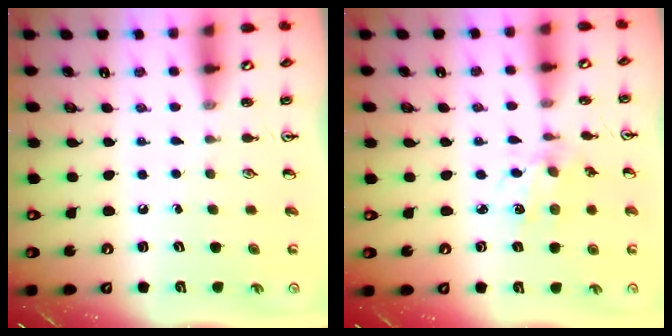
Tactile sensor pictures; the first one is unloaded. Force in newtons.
{"total": 2.5, "press": 2.5, "slide": 0.5}